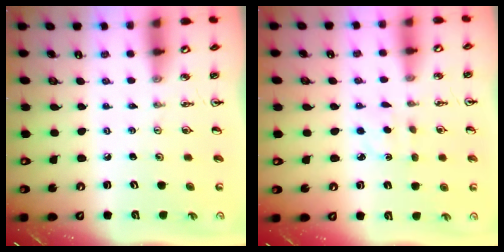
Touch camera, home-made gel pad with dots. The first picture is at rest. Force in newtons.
{"total": 2.0, "press": 1.9, "slide": 0.7}